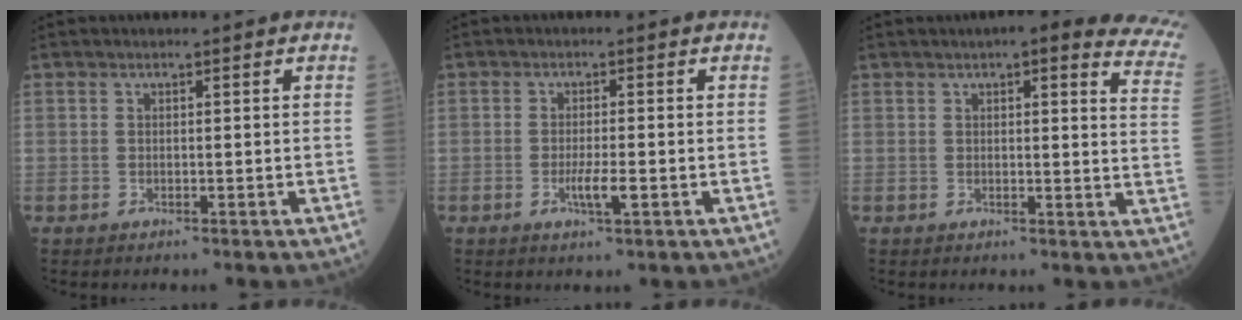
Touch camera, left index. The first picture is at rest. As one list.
[{"total": 3.2, "force": [-1.2, 0.3, 3.0], "torque": [-0.059, -0.003, -0.019]}, {"total": 15.8, "force": [12.0, 3.0, 9.9], "torque": [-0.109, -0.011, 0.111]}]